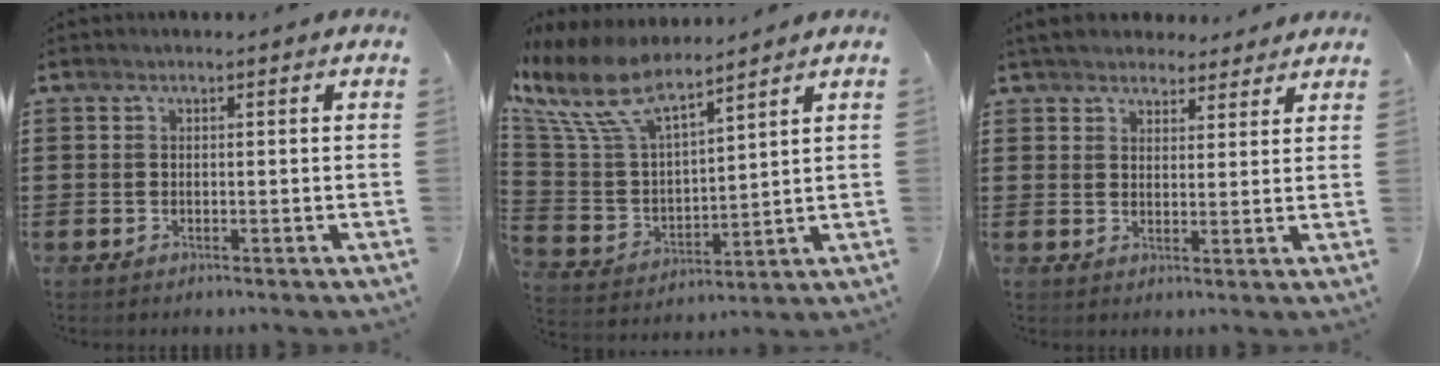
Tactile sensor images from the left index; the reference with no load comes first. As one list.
[{"total": 11.3, "force": [8.6, 3.7, 6.3], "torque": [-0.167, -0.042, 0.152]}, {"total": 4.4, "force": [4.1, 1.4, 0.8], "torque": [-0.031, -0.006, 0.077]}]